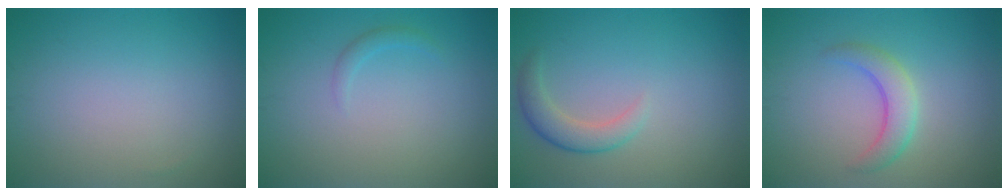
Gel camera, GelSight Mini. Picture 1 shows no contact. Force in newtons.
{"total": 0.9, "press": 0.9, "slide": 0.0}
{"total": 2.5, "press": 2.5, "slide": 0.3}
{"total": 2.9, "press": 2.9, "slide": 0.1}